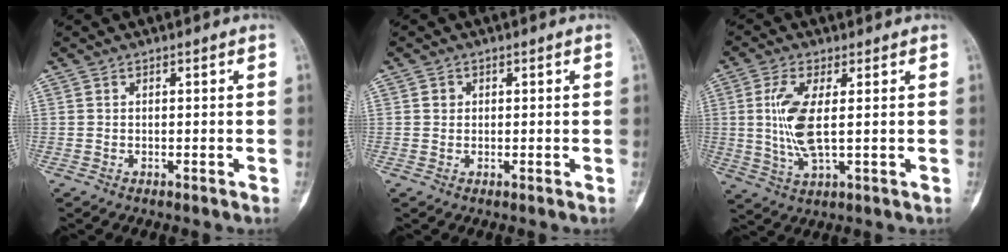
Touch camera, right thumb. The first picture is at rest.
{"total": 1.2, "force": [0.3, 1.1, 0.3], "torque": [-0.001, 0.002, 0.003]}
{"total": 8.7, "force": [1.0, 2.8, 8.2], "torque": [-0.187, -0.011, 0.021]}